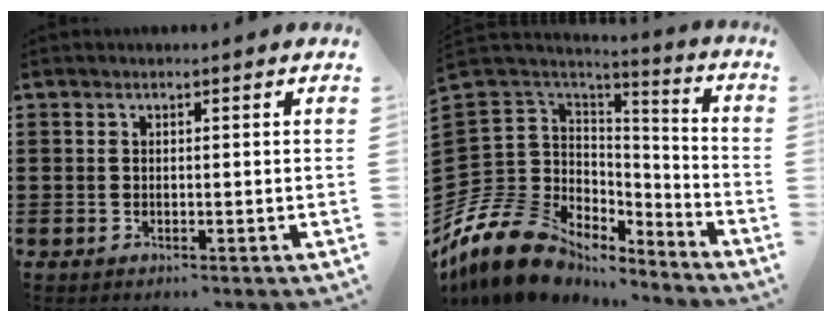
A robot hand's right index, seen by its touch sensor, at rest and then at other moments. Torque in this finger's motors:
{"motor_torque": [0.39, 0.64, -0.89, -0.21]}